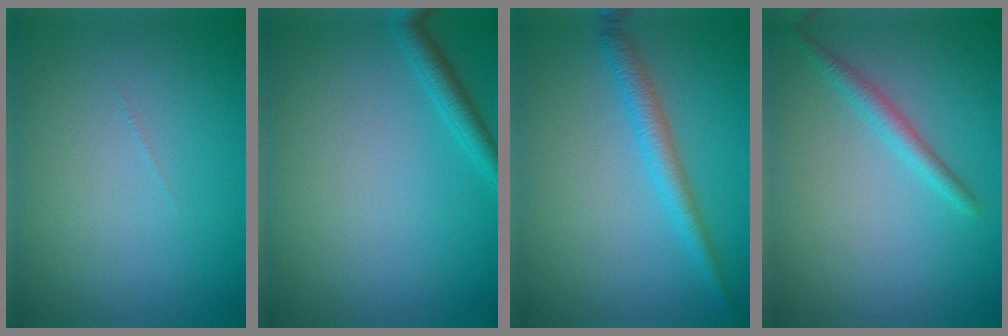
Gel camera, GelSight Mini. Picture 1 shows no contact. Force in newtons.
{"total": 1.9, "press": 1.9, "slide": 0.2}
{"total": 2.6, "press": 2.6, "slide": 0.2}
{"total": 1.8, "press": 1.8, "slide": 0.0}